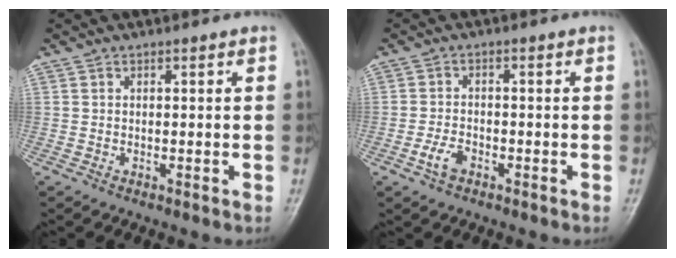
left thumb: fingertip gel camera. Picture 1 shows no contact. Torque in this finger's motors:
{"motor_torque": [-0.22, 0.37, 0.42, 0.21, 0.04]}